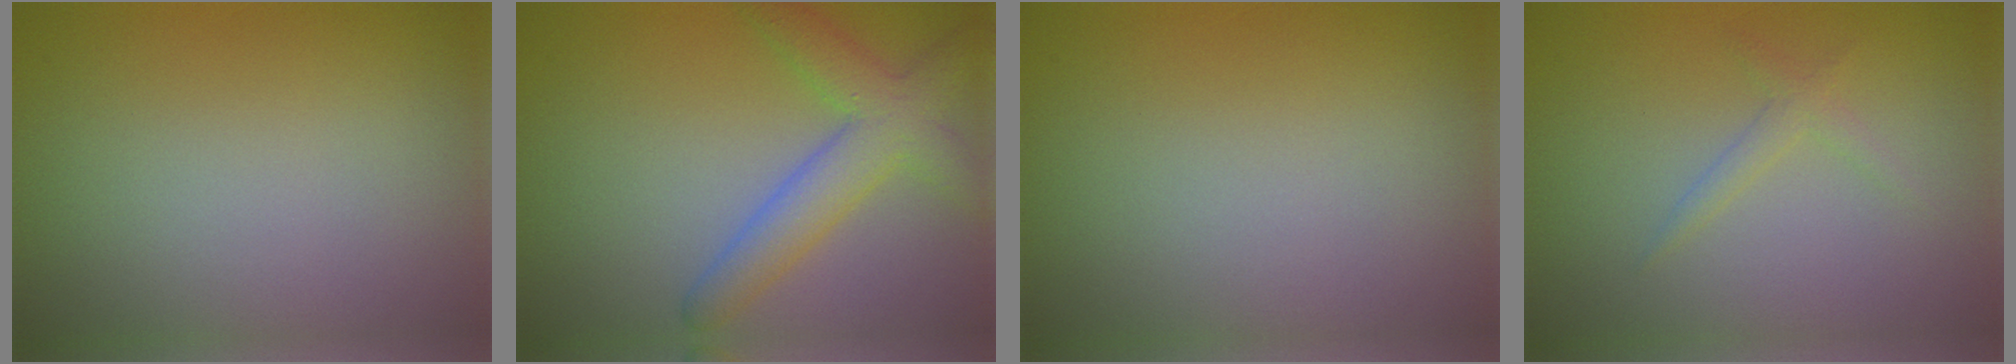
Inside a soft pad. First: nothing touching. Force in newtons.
{"total": 5.0, "press": 5.0, "slide": 0.3}
{"total": 0.0}
{"total": 1.3, "press": 1.2, "slide": 0.1}